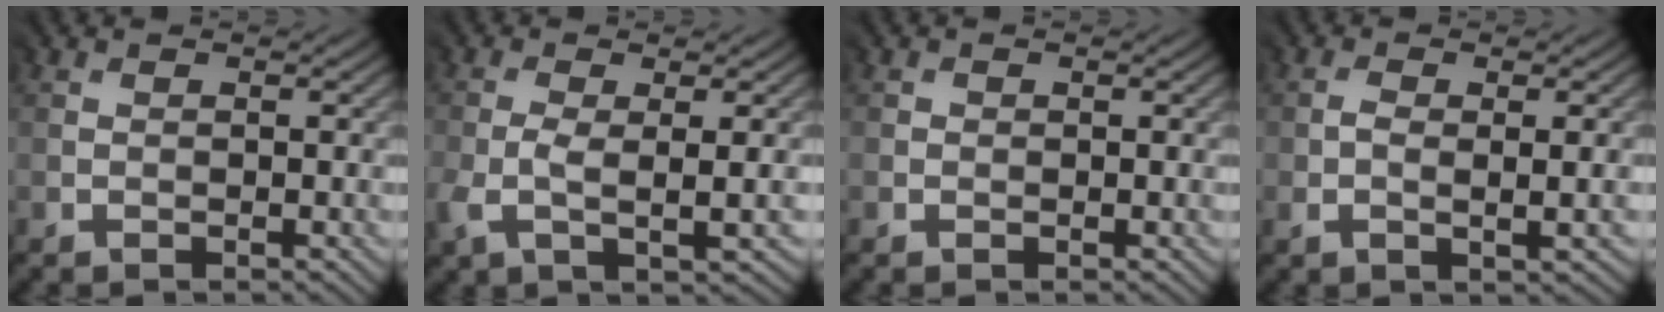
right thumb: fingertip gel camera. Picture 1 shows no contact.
{"total": 3.6, "force": [-0.5, 1.4, 3.3], "torque": [-0.092, -0.007, -0.009]}
{"total": 0.7, "force": [0.2, 0.6, -0.1], "torque": [0.011, -0.002, 0.002]}
{"total": 1.8, "force": [0.1, 0.6, 1.7], "torque": [-0.045, 0.000, 0.001]}